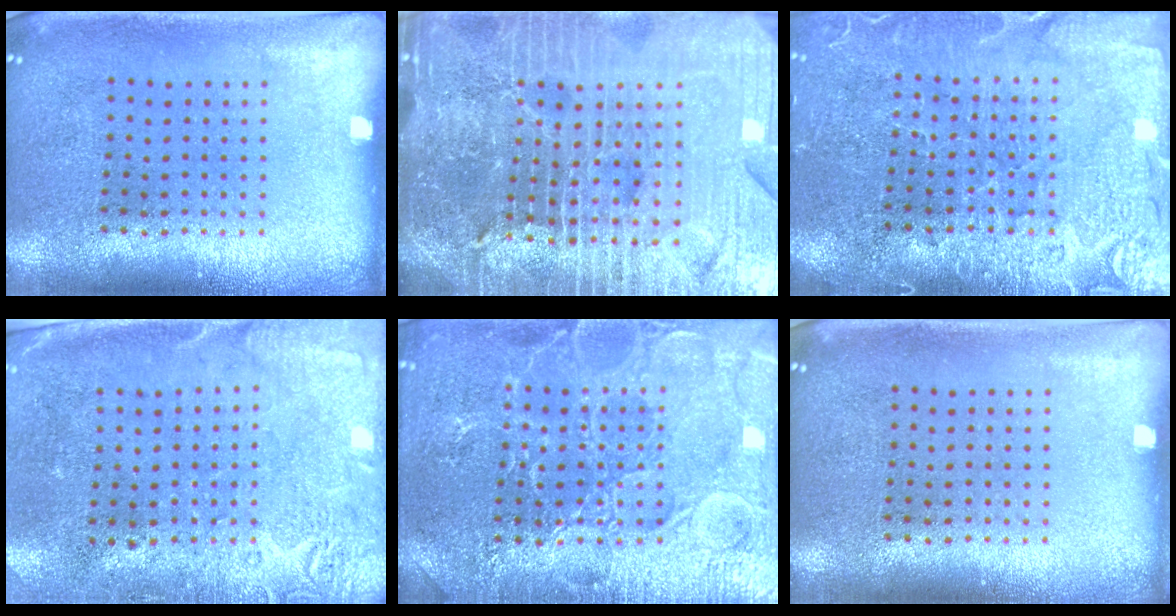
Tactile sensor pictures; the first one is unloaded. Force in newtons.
{"total": 6.7, "press": 5.9, "slide": 3.2}
{"total": 3.6, "press": 3.5, "slide": 1.1}
{"total": 2.7, "press": 2.2, "slide": 1.6}
{"total": 4.7, "press": 4.6, "slide": 0.6}
{"total": 0.0}